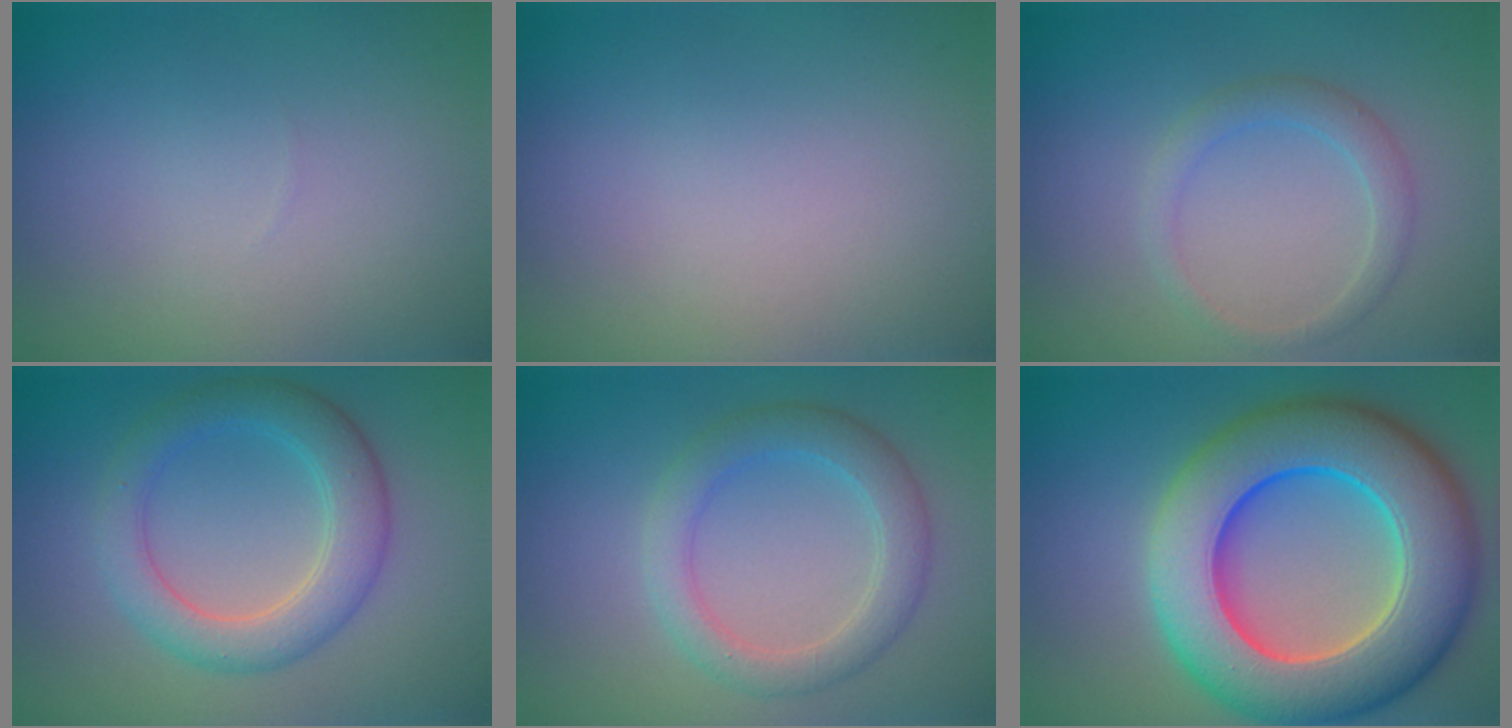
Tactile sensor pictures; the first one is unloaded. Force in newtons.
{"total": 0.0}
{"total": 2.0, "press": 2.0, "slide": 0.1}
{"total": 4.7, "press": 4.7, "slide": 0.2}
{"total": 3.6, "press": 3.6, "slide": 0.1}
{"total": 13.2, "press": 13.1, "slide": 2.1}